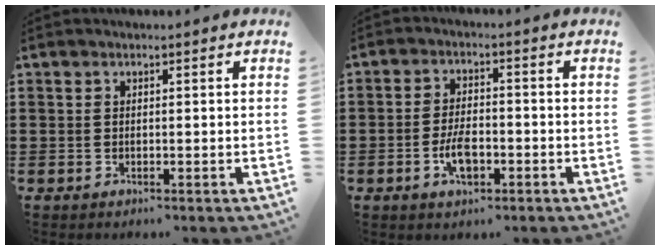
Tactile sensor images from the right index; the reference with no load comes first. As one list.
[{"total": 5.1, "force": [-1.9, 2.4, 4.1], "torque": [-0.090, 0.001, -0.038]}]